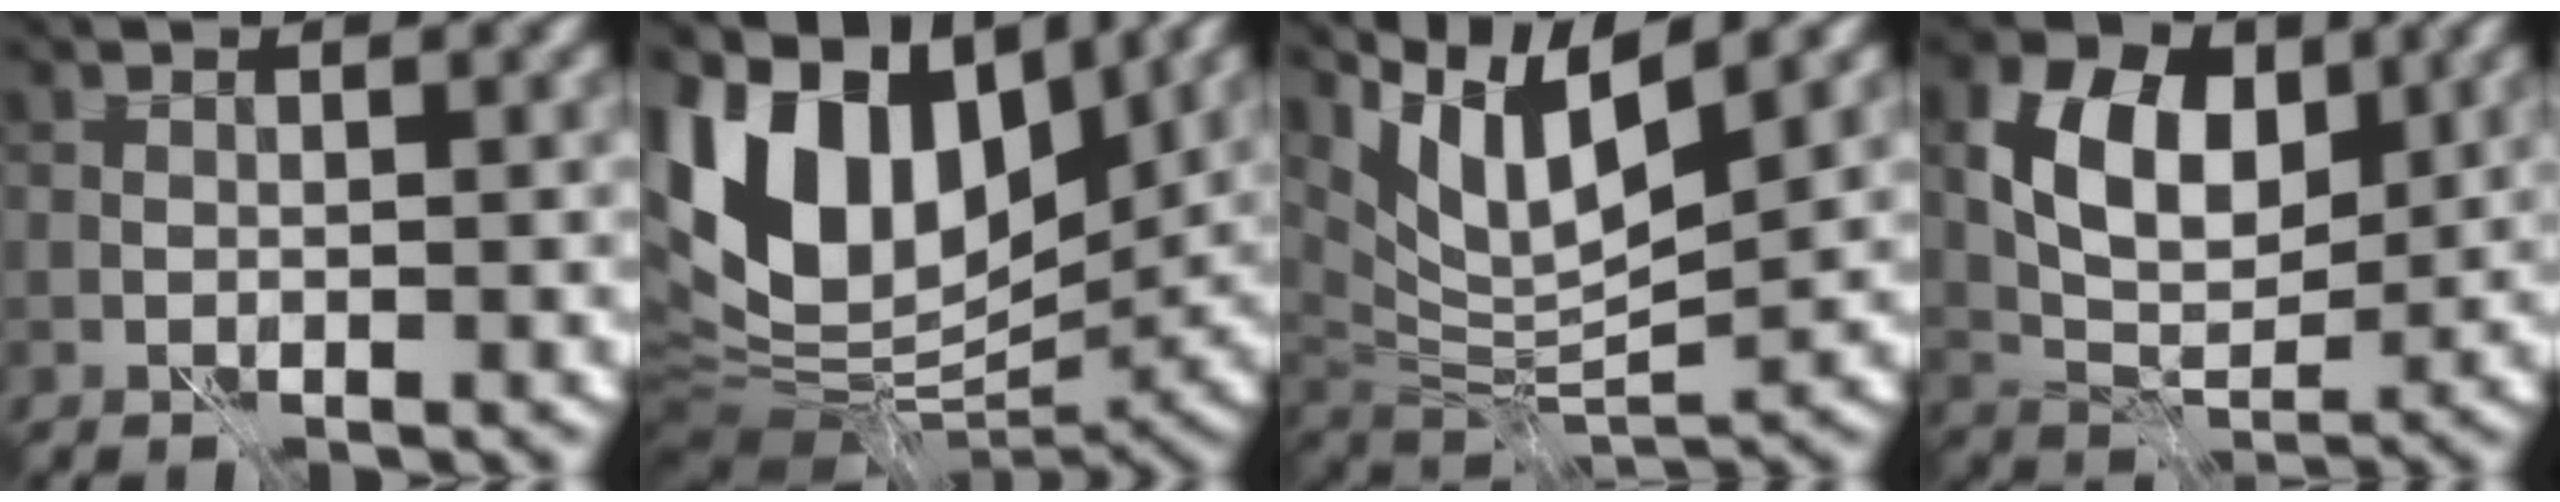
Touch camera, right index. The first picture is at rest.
{"total": 13.6, "force": [4.8, 8.5, 9.4], "torque": [-0.193, 0.021, 0.086]}
{"total": 8.0, "force": [5.0, 2.2, 5.8], "torque": [-0.116, -0.005, 0.097]}
{"total": 7.2, "force": [2.1, 4.6, 5.1], "torque": [-0.095, 0.001, 0.039]}